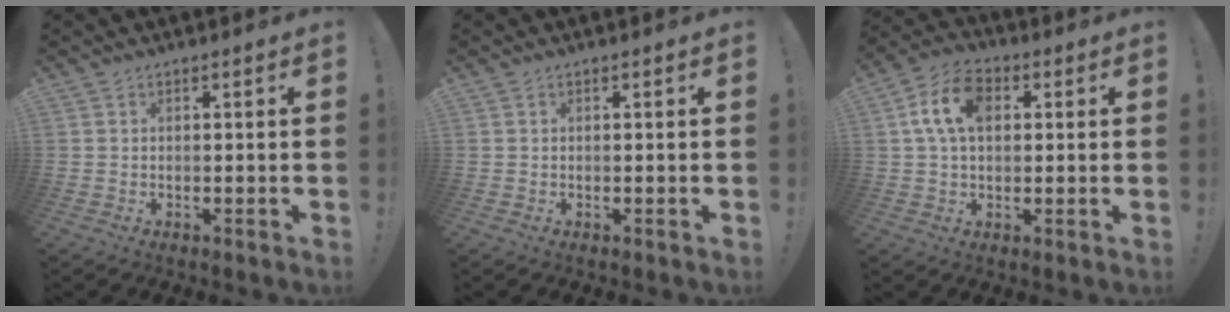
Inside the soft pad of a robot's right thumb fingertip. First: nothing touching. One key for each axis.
{"total": 0.0}
{"total": 11.6, "fx": 2.8, "fy": 7.6, "fz": 8.3, "tx": -0.159, "ty": 0.016, "tz": 0.055}